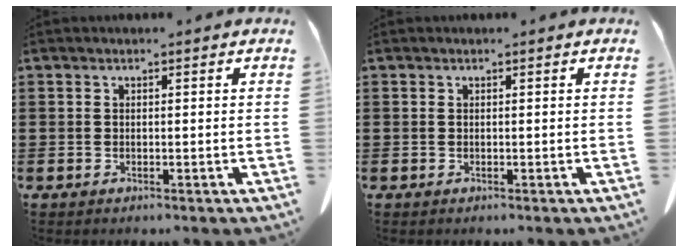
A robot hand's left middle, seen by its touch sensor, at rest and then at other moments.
{"total": 0.0}